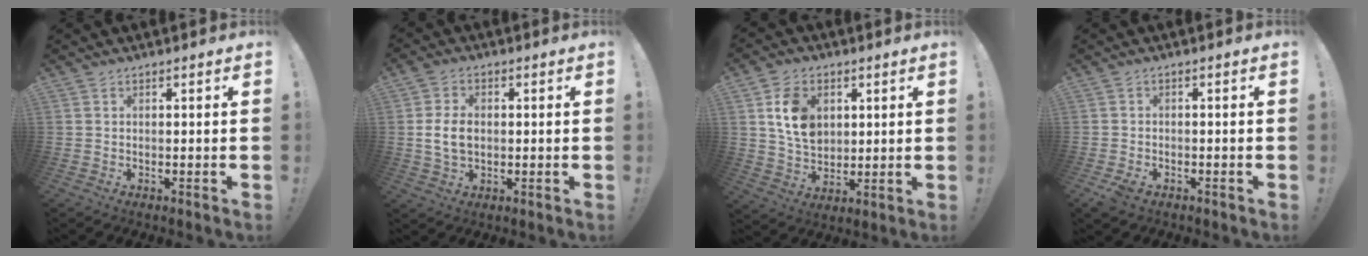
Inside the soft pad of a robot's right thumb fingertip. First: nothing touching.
{"total": 7.7, "force": [0.0, 5.3, 5.6], "torque": [-0.094, 0.001, -0.001]}
{"total": 12.3, "force": [4.1, 9.4, 6.9], "torque": [-0.107, -0.005, 0.080]}
{"total": 2.7, "force": [-1.5, 1.7, 1.6], "torque": [-0.038, 0.003, -0.027]}